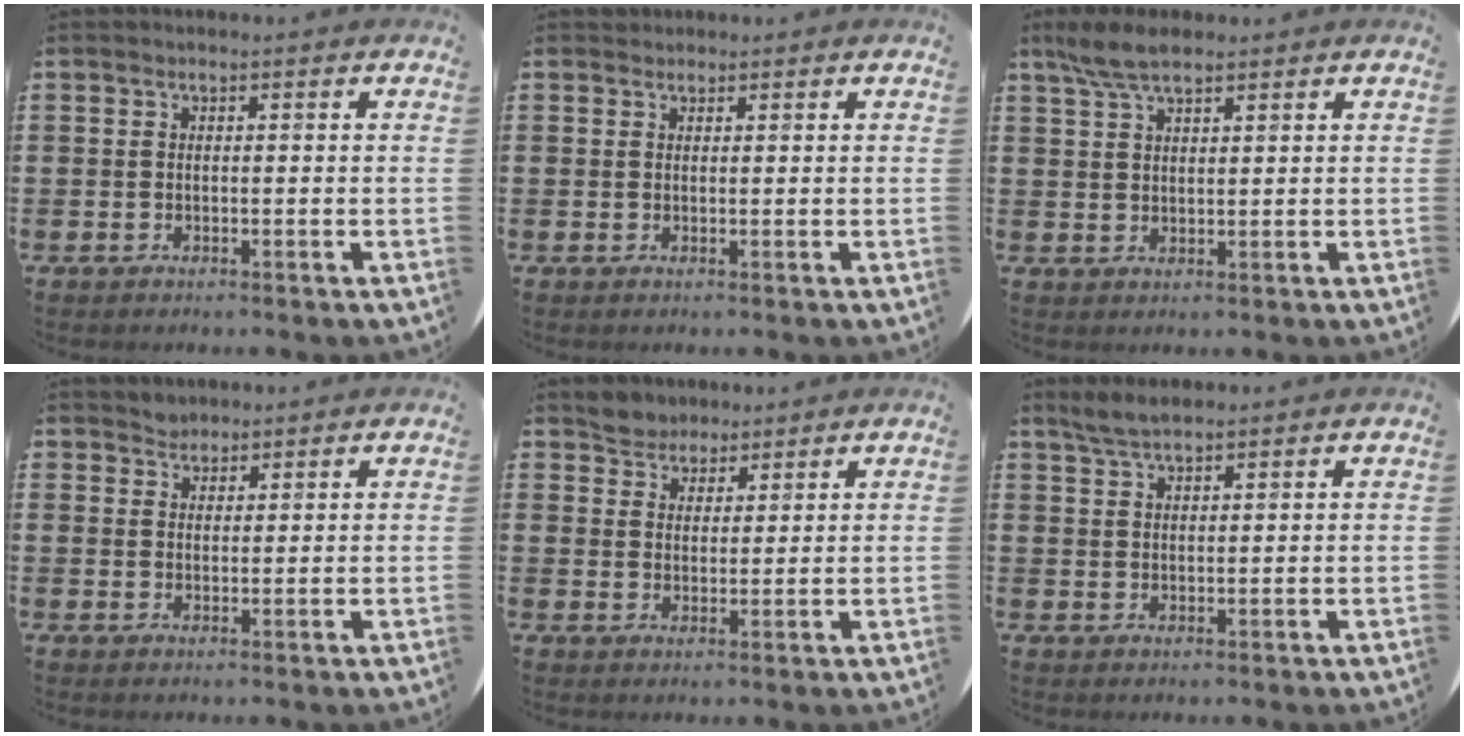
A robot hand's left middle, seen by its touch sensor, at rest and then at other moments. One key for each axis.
{"total": 0.7, "fx": 0.6, "fy": 0.2, "fz": -0.1, "tx": 0.002, "ty": 0.004, "tz": 0.013}
{"total": 4.9, "fx": 3.8, "fy": 1.3, "fz": 2.7, "tx": -0.061, "ty": 0.002, "tz": 0.070}
{"total": 1.8, "fx": 1.7, "fy": 0.6, "fz": -0.3, "tx": 0.003, "ty": 0.002, "tz": 0.035}
{"total": 3.6, "fx": 3.2, "fy": 1.4, "fz": -0.7, "tx": 0.000, "ty": 0.000, "tz": 0.063}
{"total": 3.0, "fx": 2.6, "fy": 0.6, "fz": 1.3, "tx": -0.029, "ty": 0.003, "tz": 0.048}